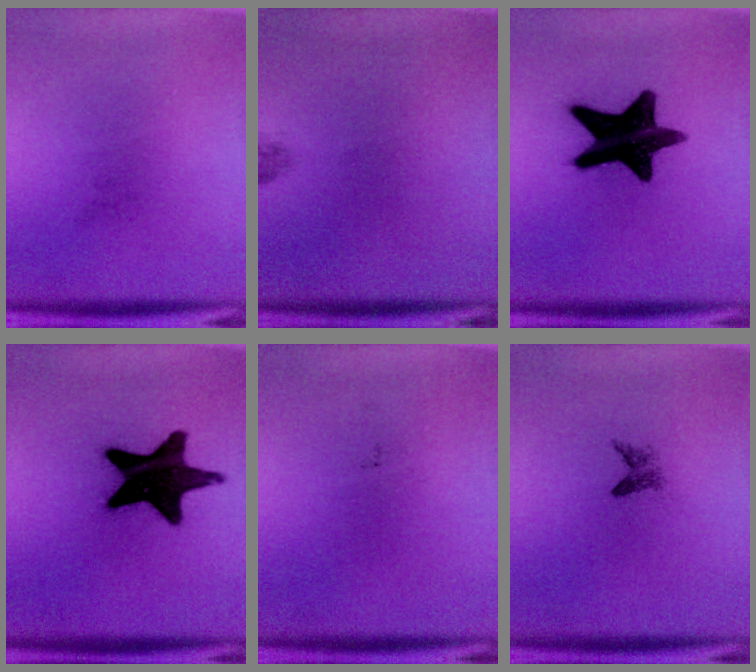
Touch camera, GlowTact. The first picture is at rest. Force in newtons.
{"total": 0.8}
{"total": 16.2}
{"total": 18.6}
{"total": 0.0}
{"total": 1.4}